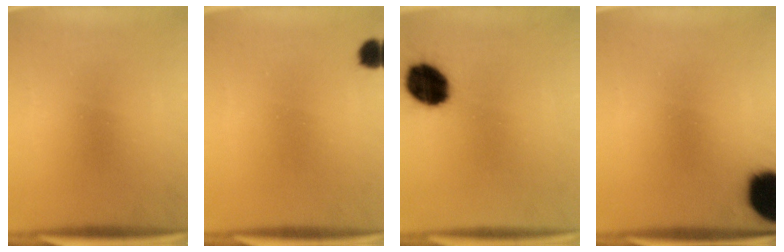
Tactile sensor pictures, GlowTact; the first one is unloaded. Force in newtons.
{"total": 2.8}
{"total": 13.9}
{"total": 17.2}